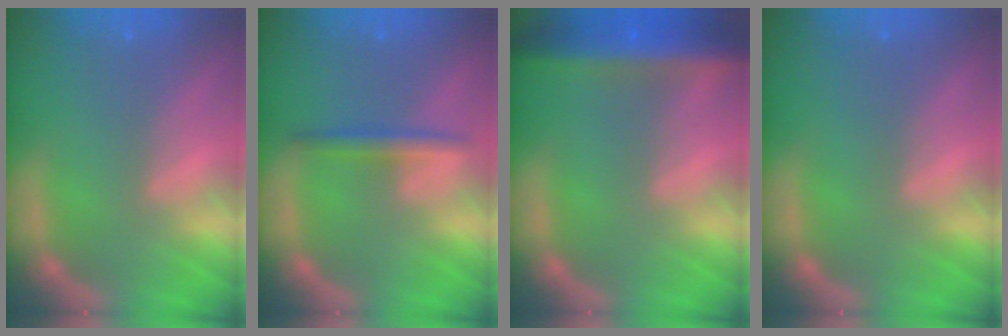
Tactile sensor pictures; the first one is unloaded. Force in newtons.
{"total": 2.4}
{"total": 8.0}
{"total": 0.0}